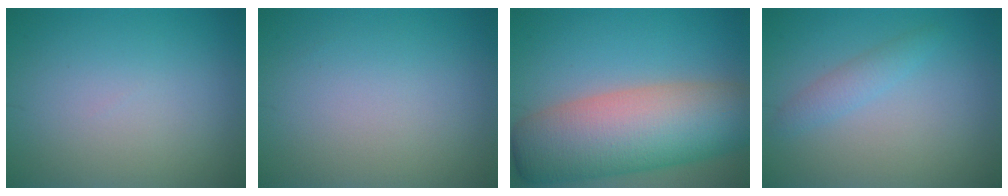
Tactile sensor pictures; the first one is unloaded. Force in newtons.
{"total": 0.0}
{"total": 12.1, "press": 12.1, "slide": 0.6}
{"total": 1.7, "press": 1.7, "slide": 0.1}